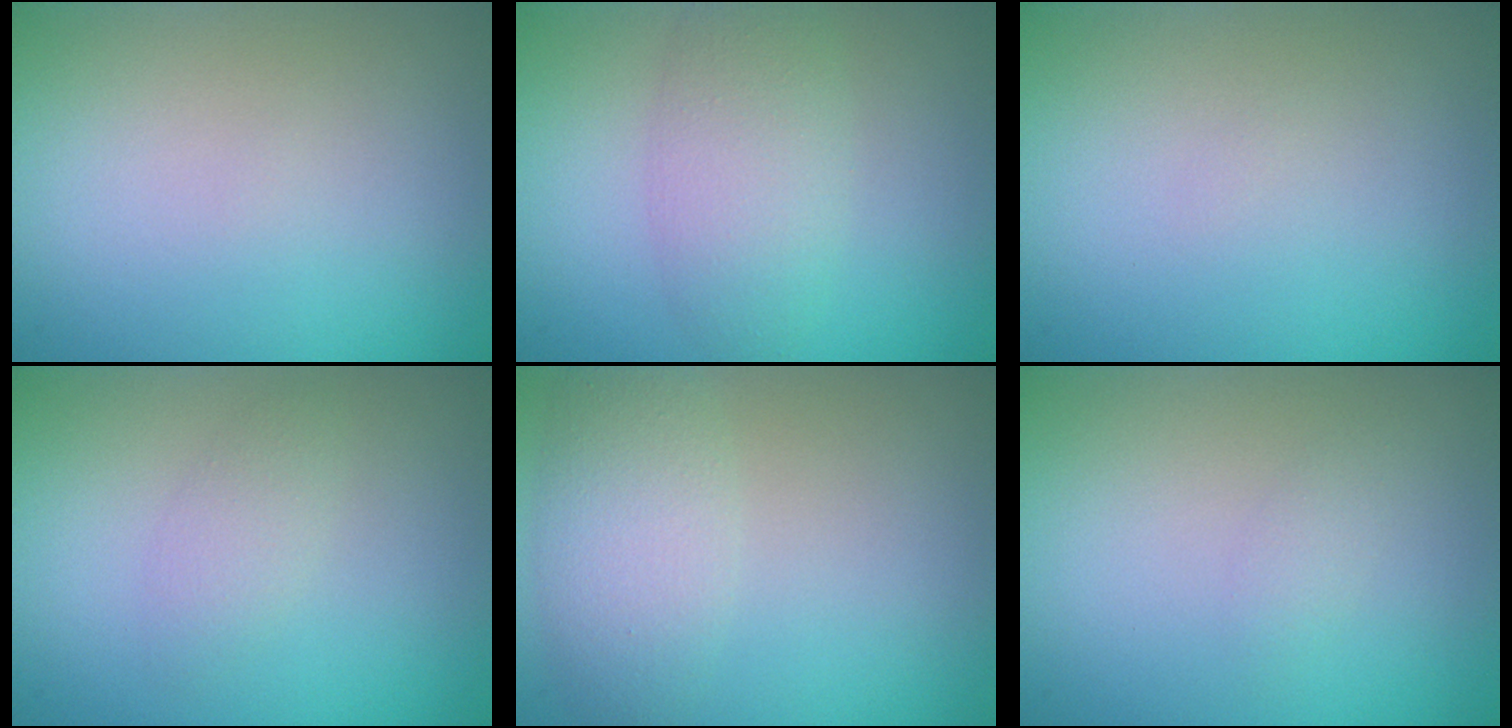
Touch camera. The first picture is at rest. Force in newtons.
{"total": 3.6, "press": 3.6, "slide": 0.3}
{"total": 0.0}
{"total": 1.5, "press": 1.5, "slide": 0.1}
{"total": 3.5, "press": 3.5, "slide": 0.3}
{"total": 0.9, "press": 0.9, "slide": 0.0}